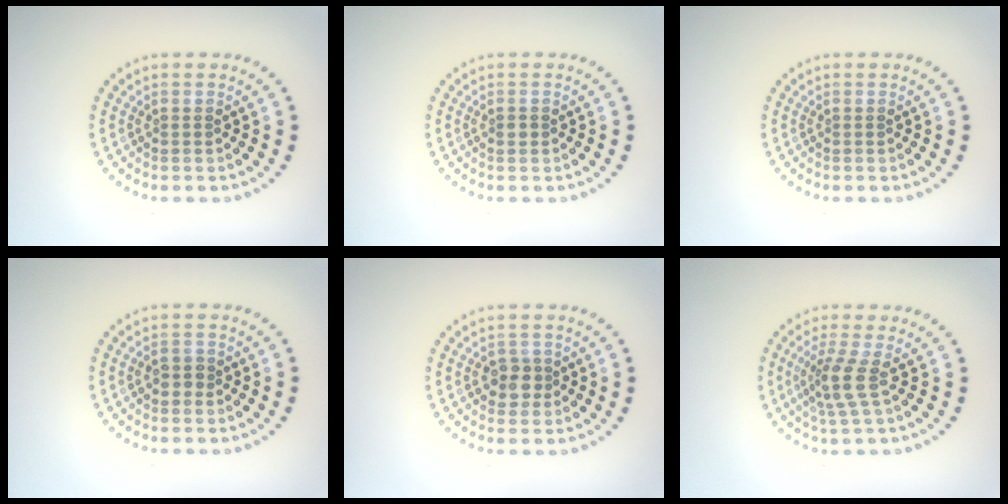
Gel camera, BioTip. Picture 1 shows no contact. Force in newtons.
{"total": 0.8, "press": 0.8, "slide": 0.1}
{"total": 0.0}
{"total": 1.4, "press": 1.4, "slide": 0.3}
{"total": 2.0, "press": 1.9, "slide": 0.7}
{"total": 2.9, "press": 2.2, "slide": 1.8}